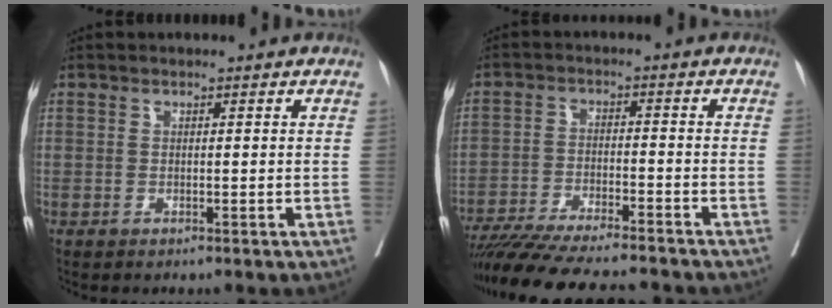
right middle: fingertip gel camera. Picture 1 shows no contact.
{"total": 18.1, "force": [-16.1, 1.8, 8.1], "torque": [-0.146, -0.032, -0.246]}